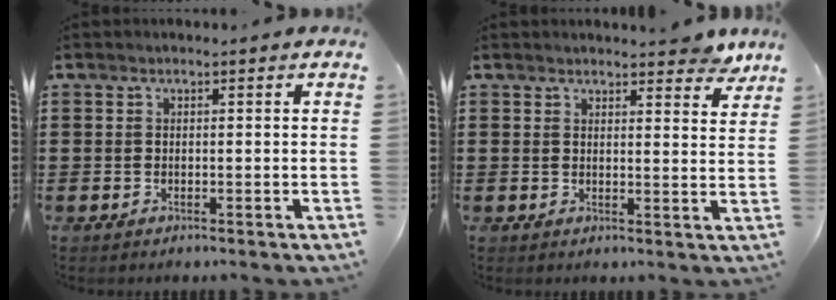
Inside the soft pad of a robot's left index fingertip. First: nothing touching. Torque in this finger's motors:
{"motor_torque": [0.89, 0.07, 0.31, 0.06]}